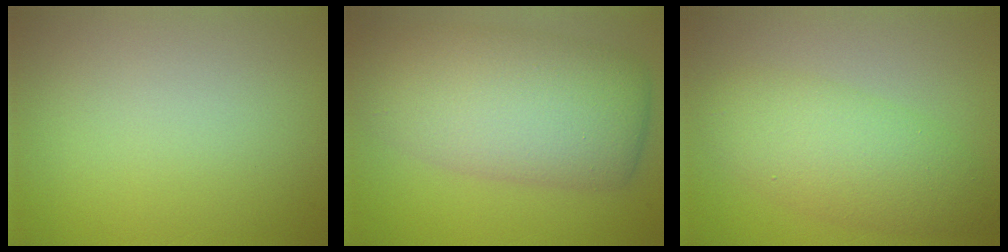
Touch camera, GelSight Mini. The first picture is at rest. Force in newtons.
{"total": 7.9, "press": 7.9, "slide": 0.4}
{"total": 5.4, "press": 5.4, "slide": 0.1}